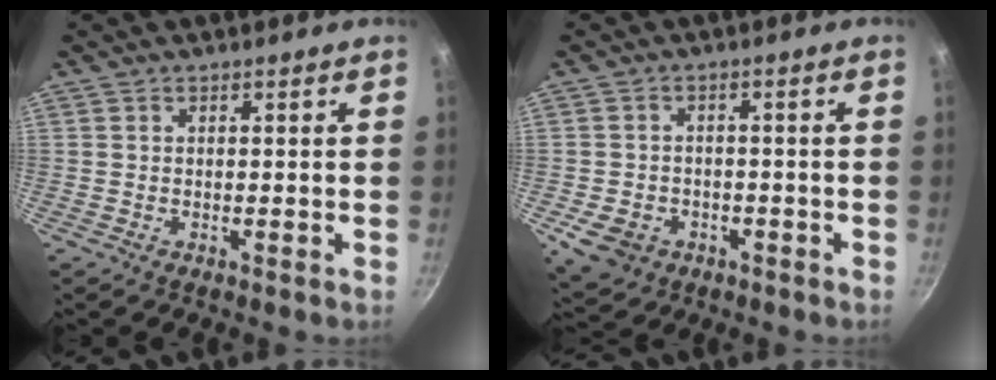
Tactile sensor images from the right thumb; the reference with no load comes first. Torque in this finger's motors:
{"motor_torque": [0.39, 0.66, 0.59, -0.43, 0.11]}